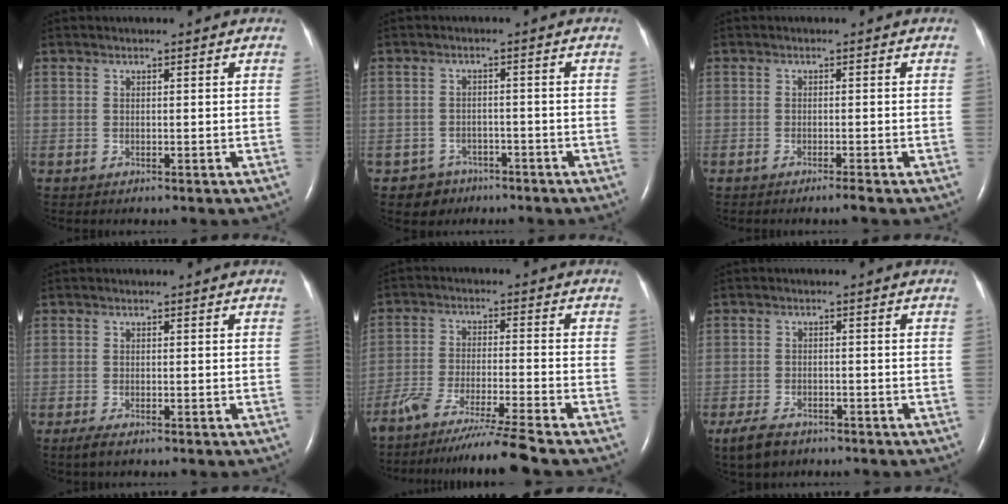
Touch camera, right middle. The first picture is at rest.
{"total": 3.7, "force": [-2.4, 2.7, -0.3], "torque": [-0.001, 0.011, -0.034]}
{"total": 1.2, "force": [-1.0, -0.4, 0.7], "torque": [-0.013, 0.001, -0.019]}
{"total": 1.8, "force": [-1.2, 0.5, 1.2], "torque": [-0.037, -0.006, -0.020]}
{"total": 11.2, "force": [-9.5, -2.3, 5.3], "torque": [-0.084, -0.034, -0.165]}
{"total": 6.0, "force": [-4.4, 2.9, 2.7], "torque": [-0.058, -0.007, -0.069]}